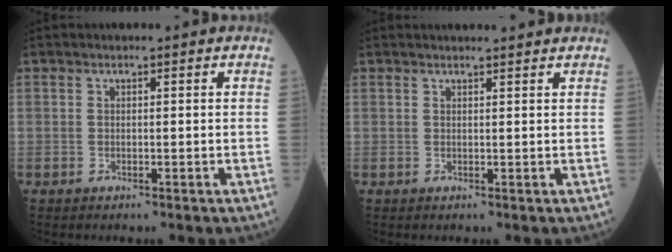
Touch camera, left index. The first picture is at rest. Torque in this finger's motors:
{"motor_torque": [-0.80, -1.33, -0.03, 0.02]}